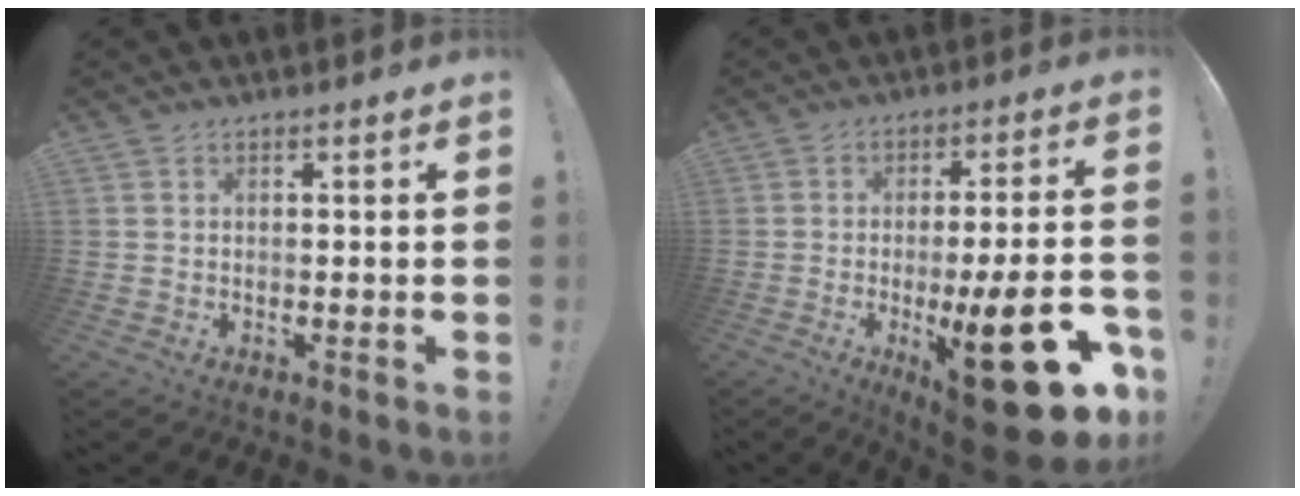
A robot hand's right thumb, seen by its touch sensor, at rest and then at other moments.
{"total": 23.5, "force": [-7.9, 5.9, 21.3], "torque": [-0.295, 0.034, -0.108]}